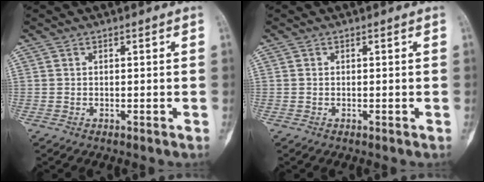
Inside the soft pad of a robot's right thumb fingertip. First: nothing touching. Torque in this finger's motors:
{"motor_torque": [0.12, 0.16, 0.08, 0.12, -0.04]}